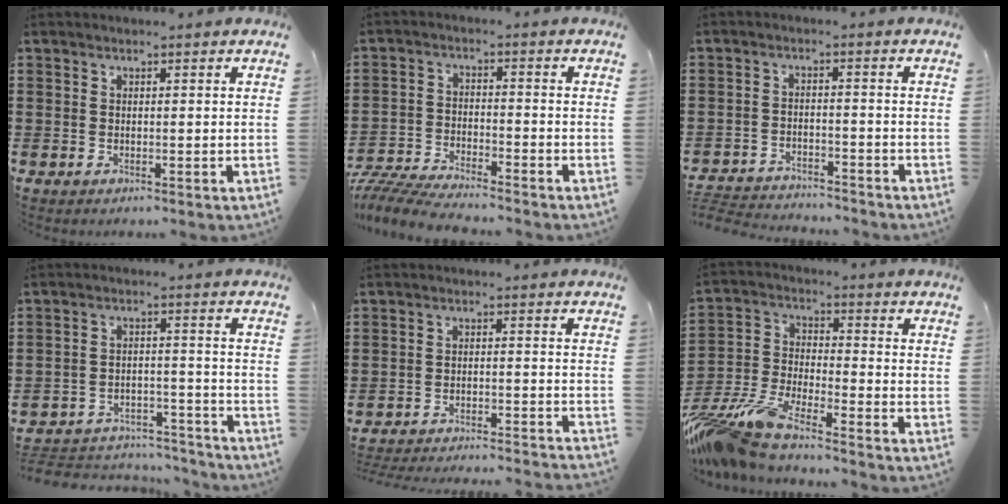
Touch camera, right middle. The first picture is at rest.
{"total": 6.0, "force": [-5.9, 0.2, 1.4], "torque": [-0.040, -0.005, -0.118]}
{"total": 3.6, "force": [-3.6, 0.3, 0.3], "torque": [-0.018, -0.004, -0.078]}
{"total": 4.5, "force": [-4.4, 0.9, 0.6], "torque": [-0.023, 0.002, -0.093]}
{"total": 3.7, "force": [-3.6, -0.3, 0.6], "torque": [-0.014, -0.005, -0.075]}
{"total": 9.8, "force": [-9.1, 0.7, 3.8], "torque": [-0.099, -0.005, -0.187]}